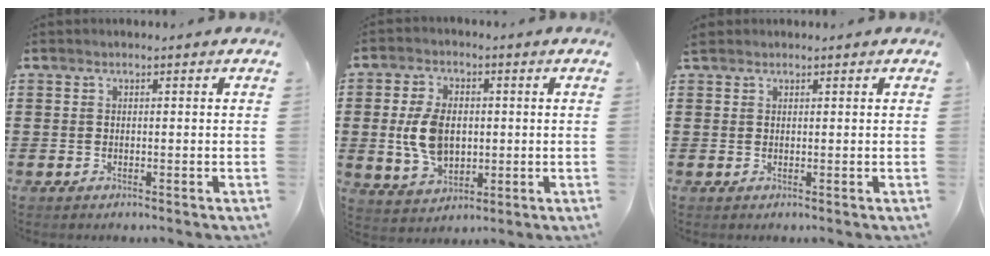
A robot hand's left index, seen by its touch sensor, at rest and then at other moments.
{"total": 8.1, "force": [0.2, 5.3, 6.1], "torque": [-0.146, 0.009, 0.000]}
{"total": 1.0, "force": [0.8, 0.5, 0.3], "torque": [-0.009, 0.004, 0.016]}